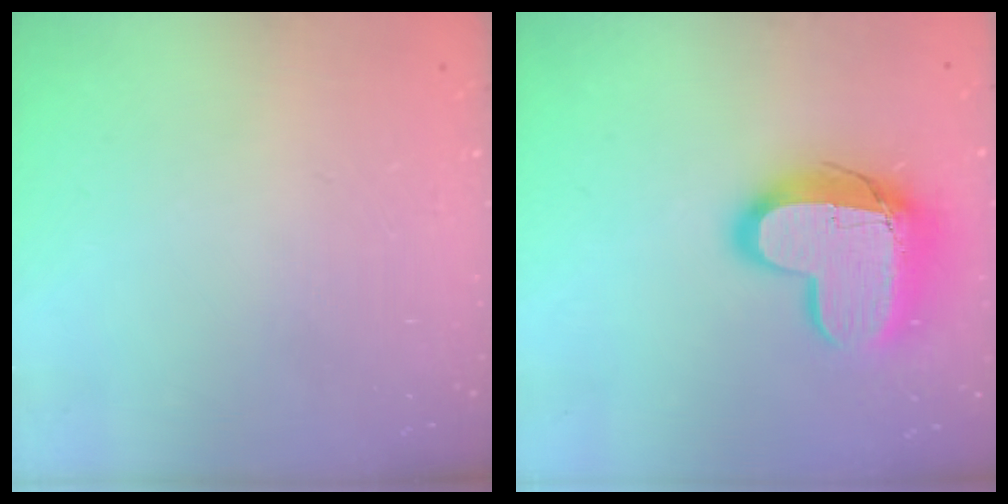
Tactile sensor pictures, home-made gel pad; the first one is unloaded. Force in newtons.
{"total": 15.2, "press": 15.2, "slide": 1.4}